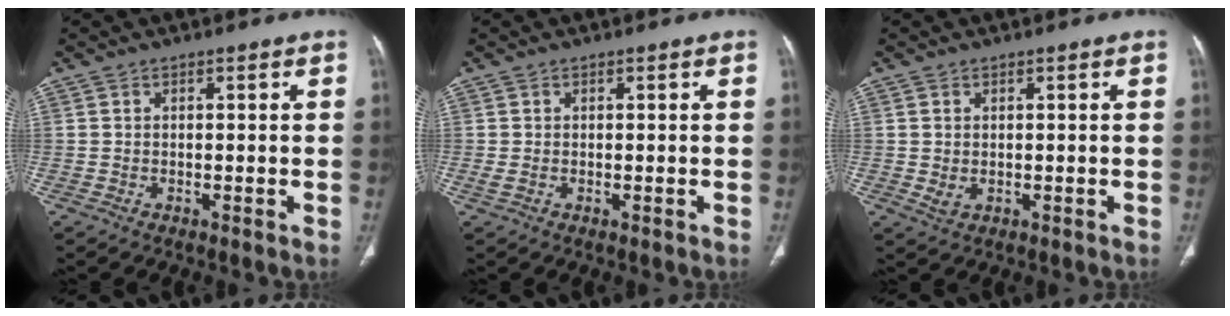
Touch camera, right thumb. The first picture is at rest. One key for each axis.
{"total": 0.9, "fx": -0.1, "fy": 0.5, "fz": 0.7, "tx": -0.021, "ty": -0.003, "tz": 0.001}
{"total": 2.0, "fx": 0.0, "fy": 1.4, "fz": 1.4, "tx": -0.030, "ty": -0.005, "tz": 0.007}